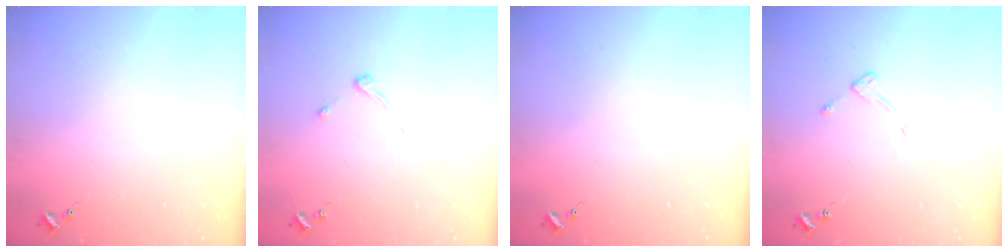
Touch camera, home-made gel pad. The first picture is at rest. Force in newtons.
{"total": 3.8, "press": 3.8, "slide": 0.5}
{"total": 0.0}
{"total": 4.1, "press": 4.1, "slide": 0.5}